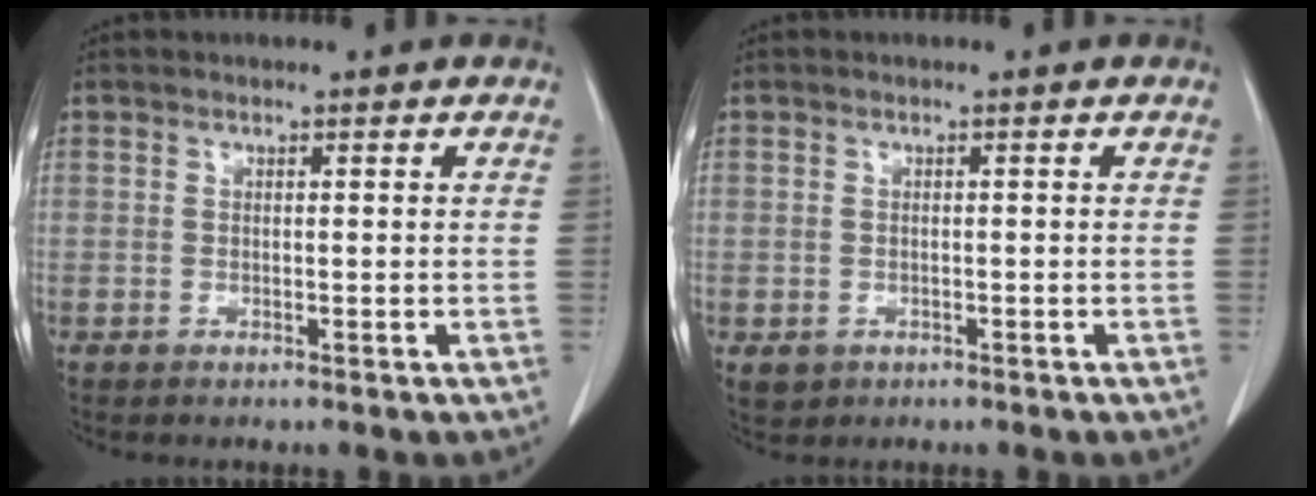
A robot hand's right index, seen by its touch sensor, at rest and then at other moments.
{"total": 2.1, "force": [-0.8, 1.9, 0.5], "torque": [-0.007, 0.002, -0.004]}